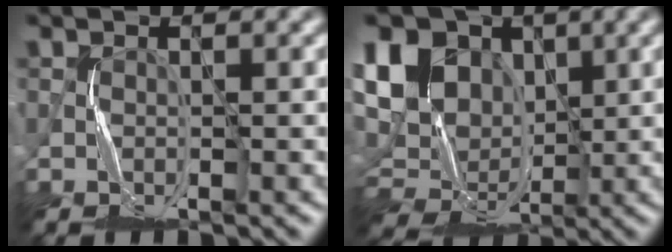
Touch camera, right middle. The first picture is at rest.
{"total": 13.3, "force": [3.5, 10.0, 8.1], "torque": [-0.169, 0.036, 0.040]}